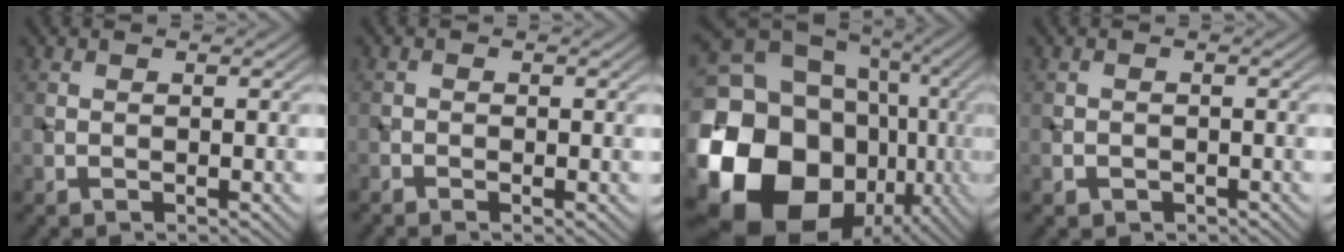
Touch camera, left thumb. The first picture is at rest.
{"total": 1.0, "force": [-0.7, 0.4, 0.5], "torque": [-0.011, -0.002, -0.014]}
{"total": 24.5, "force": [-5.1, 20.3, 12.7], "torque": [-0.264, -0.035, -0.133]}
{"total": 1.1, "force": [-0.7, 0.8, 0.3], "torque": [-0.003, -0.004, -0.014]}